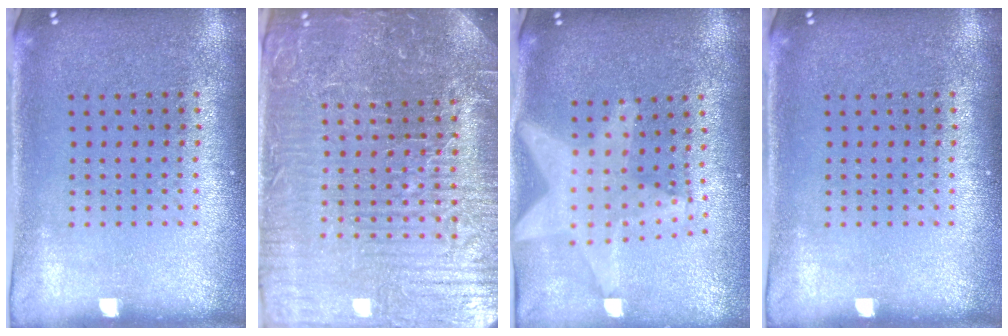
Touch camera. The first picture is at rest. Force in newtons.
{"total": 5.9, "press": 5.4, "slide": 2.3}
{"total": 2.1, "press": 1.8, "slide": 1.1}
{"total": 0.0}